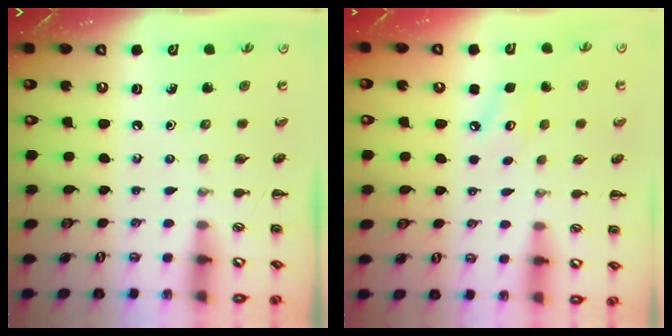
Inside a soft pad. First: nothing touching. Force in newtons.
{"total": 4.1, "press": 4.1, "slide": 0.6}